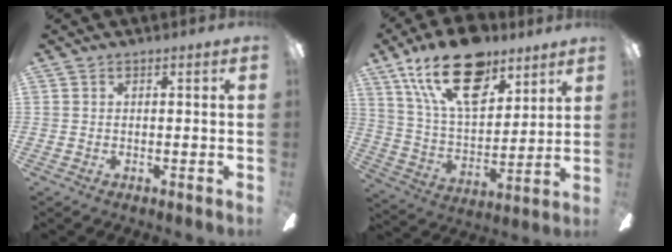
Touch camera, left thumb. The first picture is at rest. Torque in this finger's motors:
{"motor_torque": [2.14, 1.77, 1.83, -0.94, 0.57]}